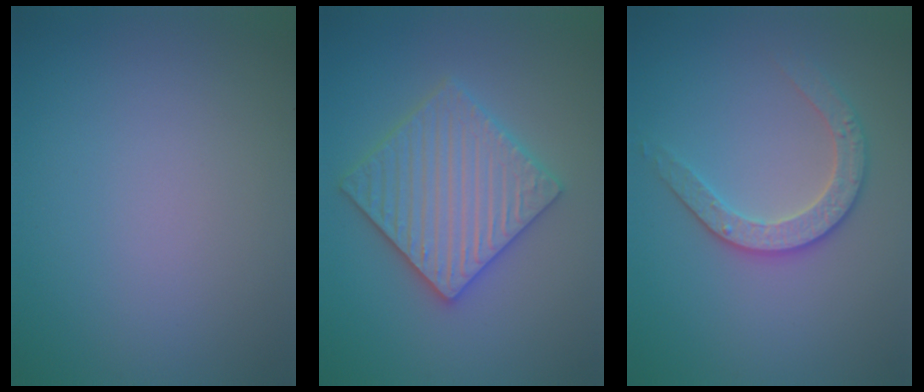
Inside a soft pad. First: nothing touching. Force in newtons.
{"total": 5.9, "press": 5.8, "slide": 1.1}
{"total": 2.9, "press": 2.9, "slide": 0.7}